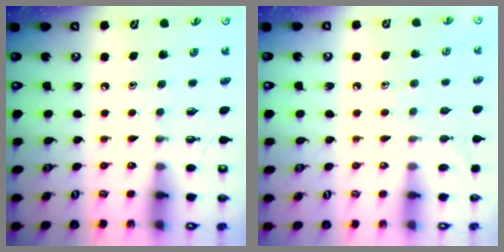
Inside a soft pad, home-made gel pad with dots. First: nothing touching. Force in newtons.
{"total": 5.9, "press": 5.9, "slide": 0.7}